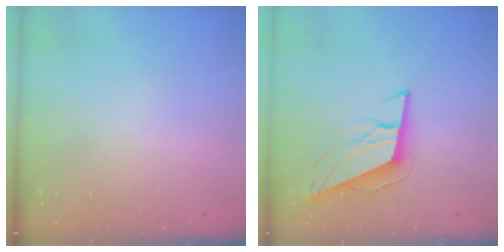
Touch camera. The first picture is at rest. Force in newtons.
{"total": 10.8, "press": 10.3, "slide": 3.1}